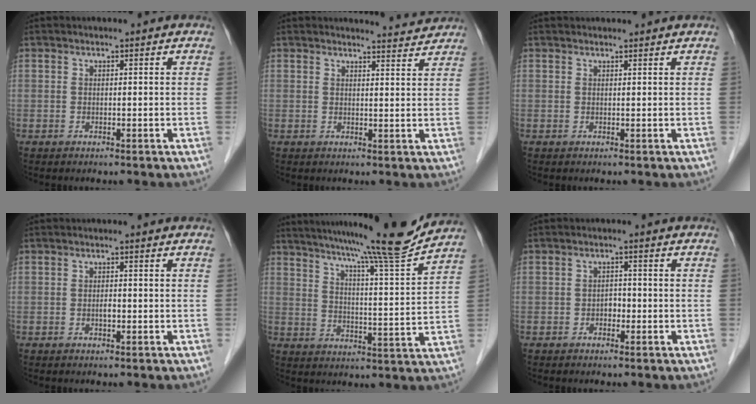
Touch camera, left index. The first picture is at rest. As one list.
[{"total": 3.6, "force": [3.6, -0.2, -0.3], "torque": [-0.008, -0.009, 0.041]}, {"total": 3.5, "force": [3.4, 0.4, 0.7], "torque": [-0.009, 0.026, 0.041]}, {"total": 0.9, "force": [-0.2, 0.3, 0.8], "torque": [-0.015, 0.001, -0.005]}, {"total": 15.4, "force": [13.8, -2.5, 6.3], "torque": [-0.106, -0.038, 0.196]}, {"total": 1.5, "force": [-0.6, 1.0, 0.9], "torque": [-0.011, 0.005, -0.012]}]